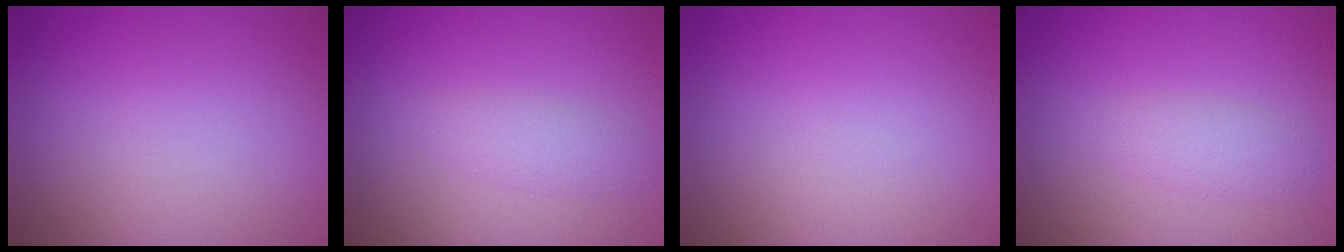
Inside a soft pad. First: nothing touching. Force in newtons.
{"total": 1.4, "press": 1.4, "slide": 0.1}
{"total": 0.0}
{"total": 1.6, "press": 1.6, "slide": 0.1}